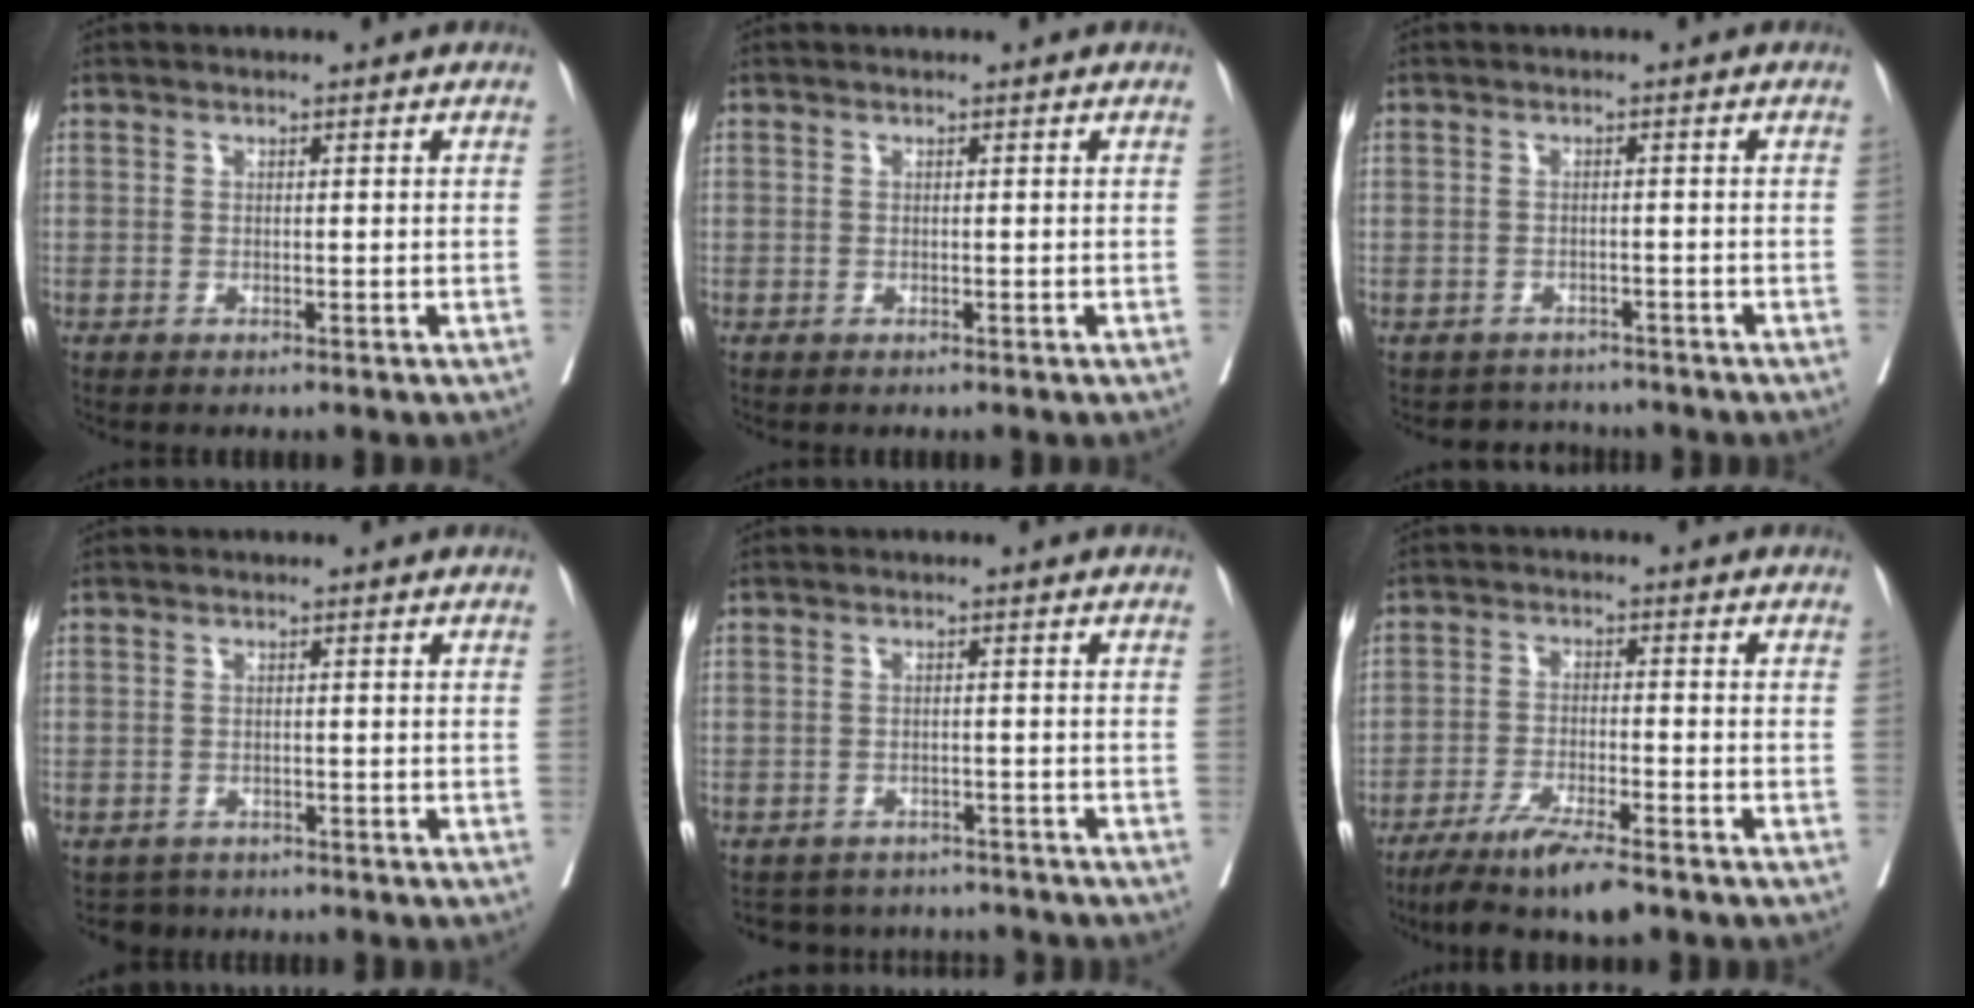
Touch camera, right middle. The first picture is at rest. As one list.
[{"total": 0.0}, {"total": 3.6, "force": [-3.3, 1.2, -0.6], "torque": [0.008, 0.007, -0.049]}, {"total": 2.5, "force": [-2.1, 1.4, -0.4], "torque": [0.004, 0.001, -0.034]}, {"total": 7.6, "force": [-7.1, 2.6, 0.3], "torque": [-0.001, 0.016, -0.085]}, {"total": 9.9, "force": [-7.5, 0.8, 6.3], "torque": [-0.107, -0.025, -0.127]}]